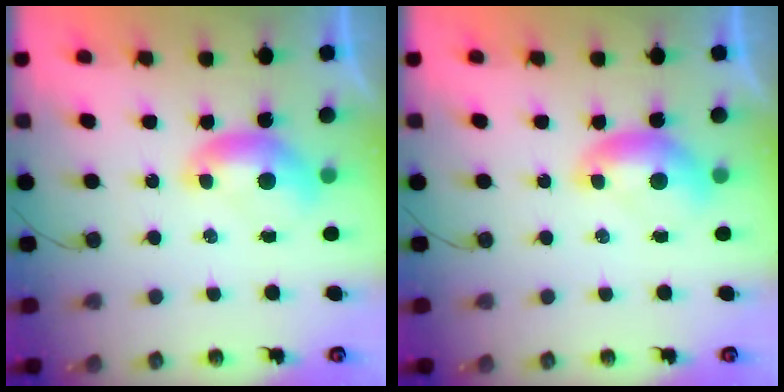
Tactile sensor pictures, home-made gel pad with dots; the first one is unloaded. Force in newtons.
{"total": 0.0}